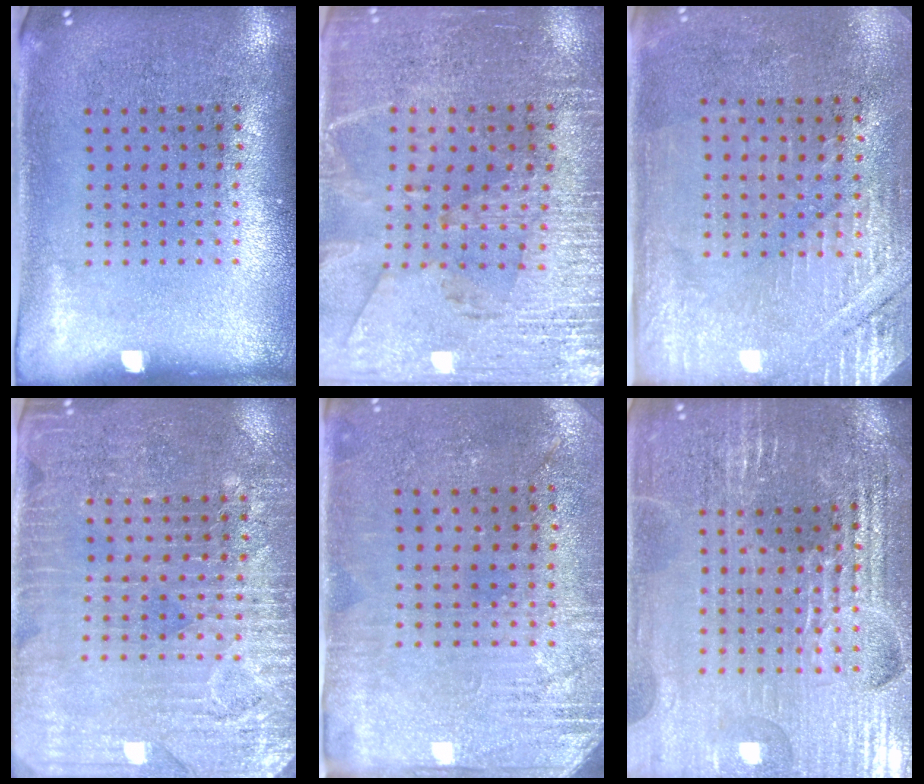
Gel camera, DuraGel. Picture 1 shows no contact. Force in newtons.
{"total": 3.1, "press": 2.9, "slide": 1.1}
{"total": 2.8, "press": 2.7, "slide": 0.9}
{"total": 3.3, "press": 3.0, "slide": 1.3}
{"total": 2.8, "press": 2.5, "slide": 1.2}
{"total": 3.8, "press": 3.8, "slide": 0.8}